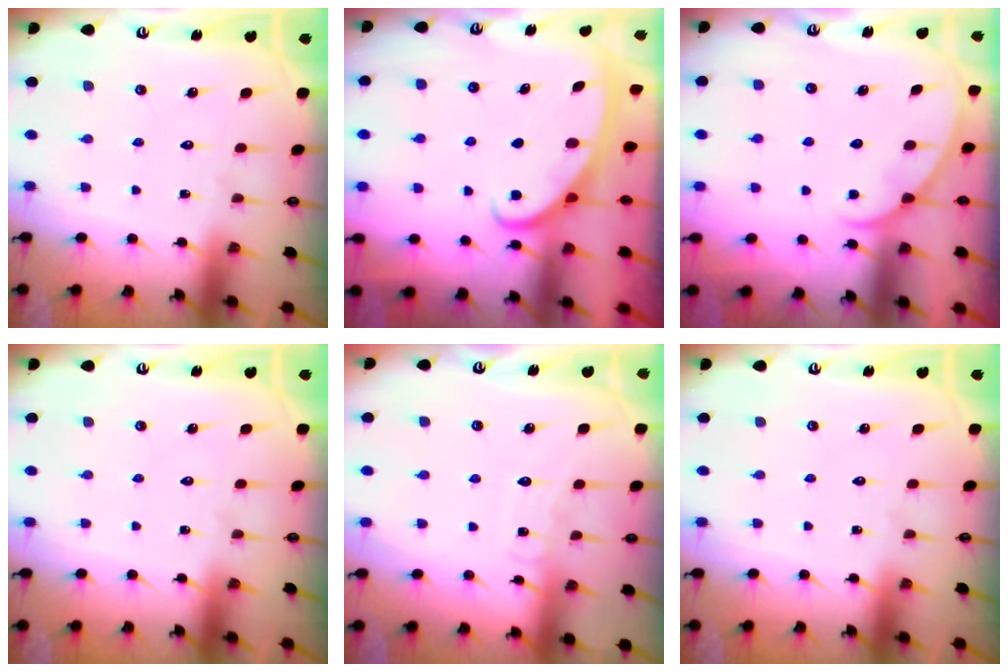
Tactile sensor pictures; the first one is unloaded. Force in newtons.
{"total": 2.9, "press": 2.8, "slide": 0.4}
{"total": 3.4, "press": 3.3, "slide": 0.2}
{"total": 0.0}
{"total": 4.0, "press": 4.0, "slide": 0.4}
{"total": 0.0}